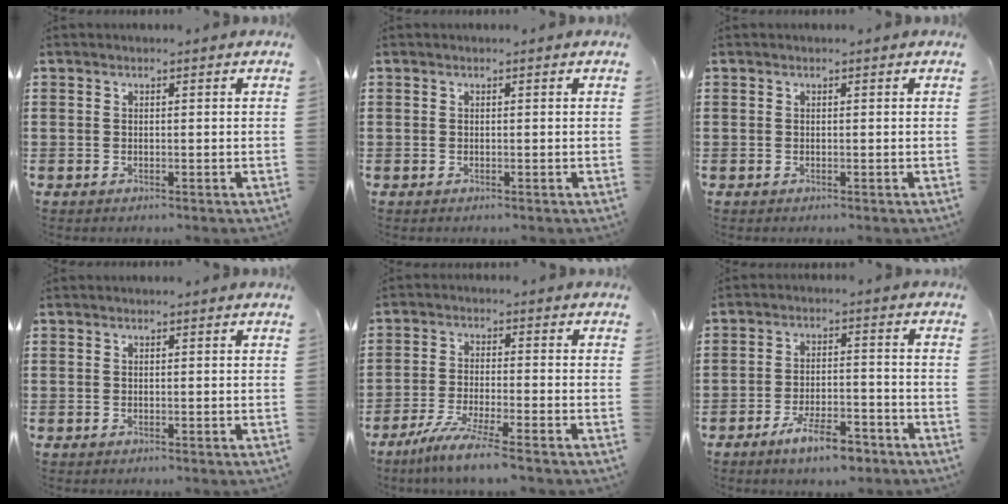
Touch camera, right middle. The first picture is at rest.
{"total": 0.0}
{"total": 0.0}
{"total": 0.0}
{"total": 5.9, "force": [-4.9, -0.4, 3.2], "torque": [-0.071, -0.020, -0.092]}
{"total": 7.0, "force": [-5.4, 1.6, 4.2], "torque": [-0.077, 0.003, -0.099]}